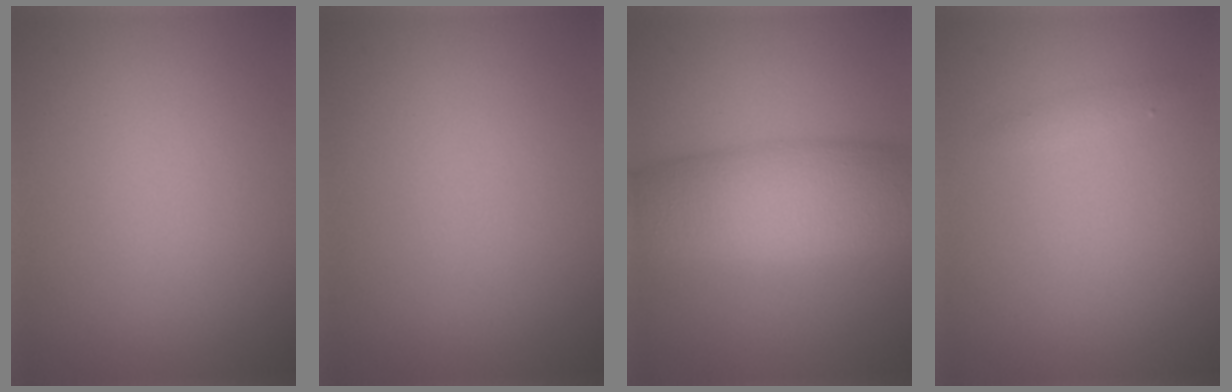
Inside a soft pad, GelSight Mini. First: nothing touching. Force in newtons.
{"total": 0.0}
{"total": 8.6, "press": 8.6, "slide": 0.2}
{"total": 0.6, "press": 0.6, "slide": 0.0}